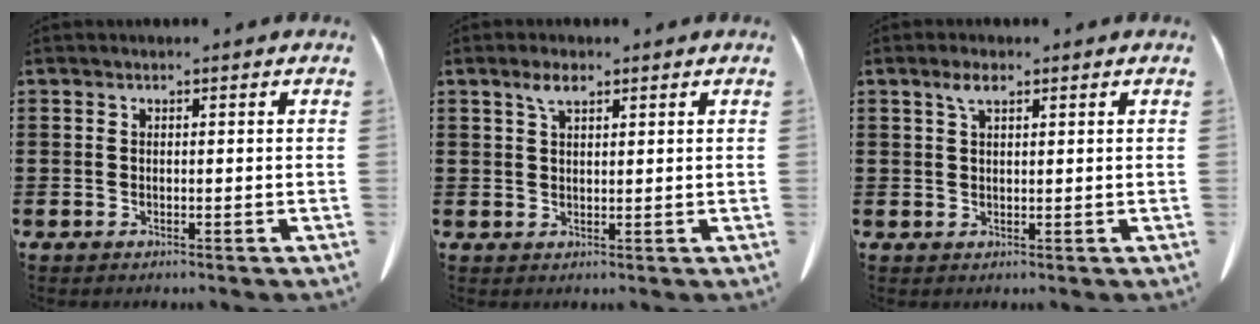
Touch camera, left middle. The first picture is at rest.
{"total": 2.7, "force": [1.5, 0.9, 2.0], "torque": [-0.044, 0.003, 0.028]}
{"total": 2.5, "force": [1.4, 0.9, 1.9], "torque": [-0.041, 0.003, 0.025]}